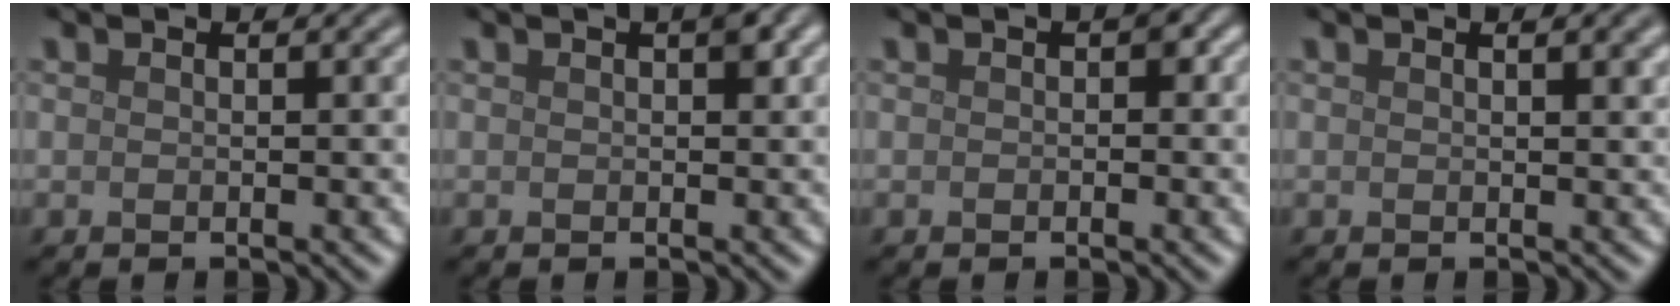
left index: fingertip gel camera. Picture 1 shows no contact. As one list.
[{"total": 1.3, "force": [0.5, 0.4, 1.2], "torque": [-0.014, 0.003, 0.009]}, {"total": 0.9, "force": [0.0, 0.6, 0.7], "torque": [-0.006, -0.001, -0.001]}, {"total": 1.9, "force": [0.9, 0.6, 1.6], "torque": [-0.013, 0.005, 0.012]}]